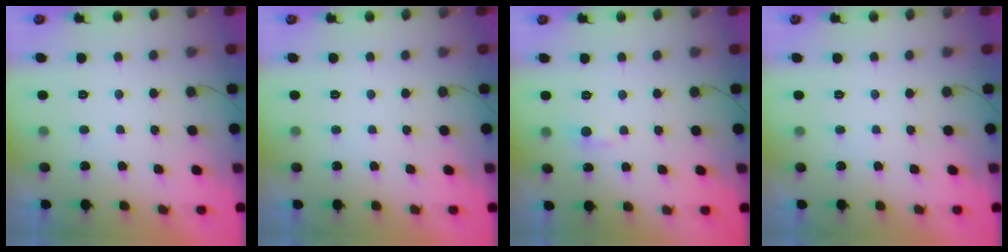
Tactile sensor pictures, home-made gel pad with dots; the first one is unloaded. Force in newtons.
{"total": 0.0}
{"total": 3.8, "press": 3.8, "slide": 0.5}
{"total": 0.0}